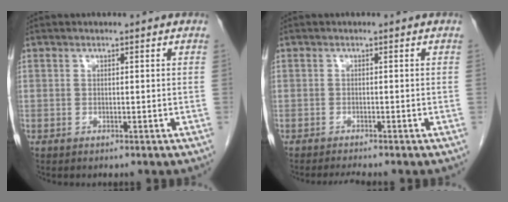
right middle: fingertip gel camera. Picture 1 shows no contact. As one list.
[{"total": 1.9, "force": [-1.7, -0.6, 0.6], "torque": [-0.017, -0.009, -0.031]}]